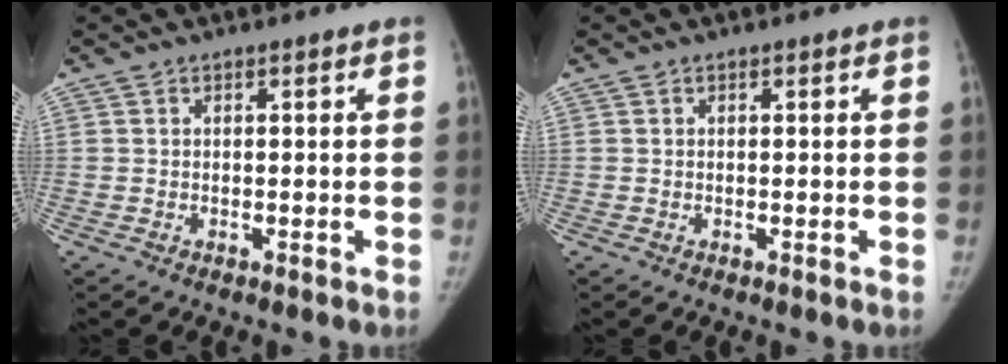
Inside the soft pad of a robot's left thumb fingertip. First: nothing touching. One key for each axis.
{"total": 0.0}